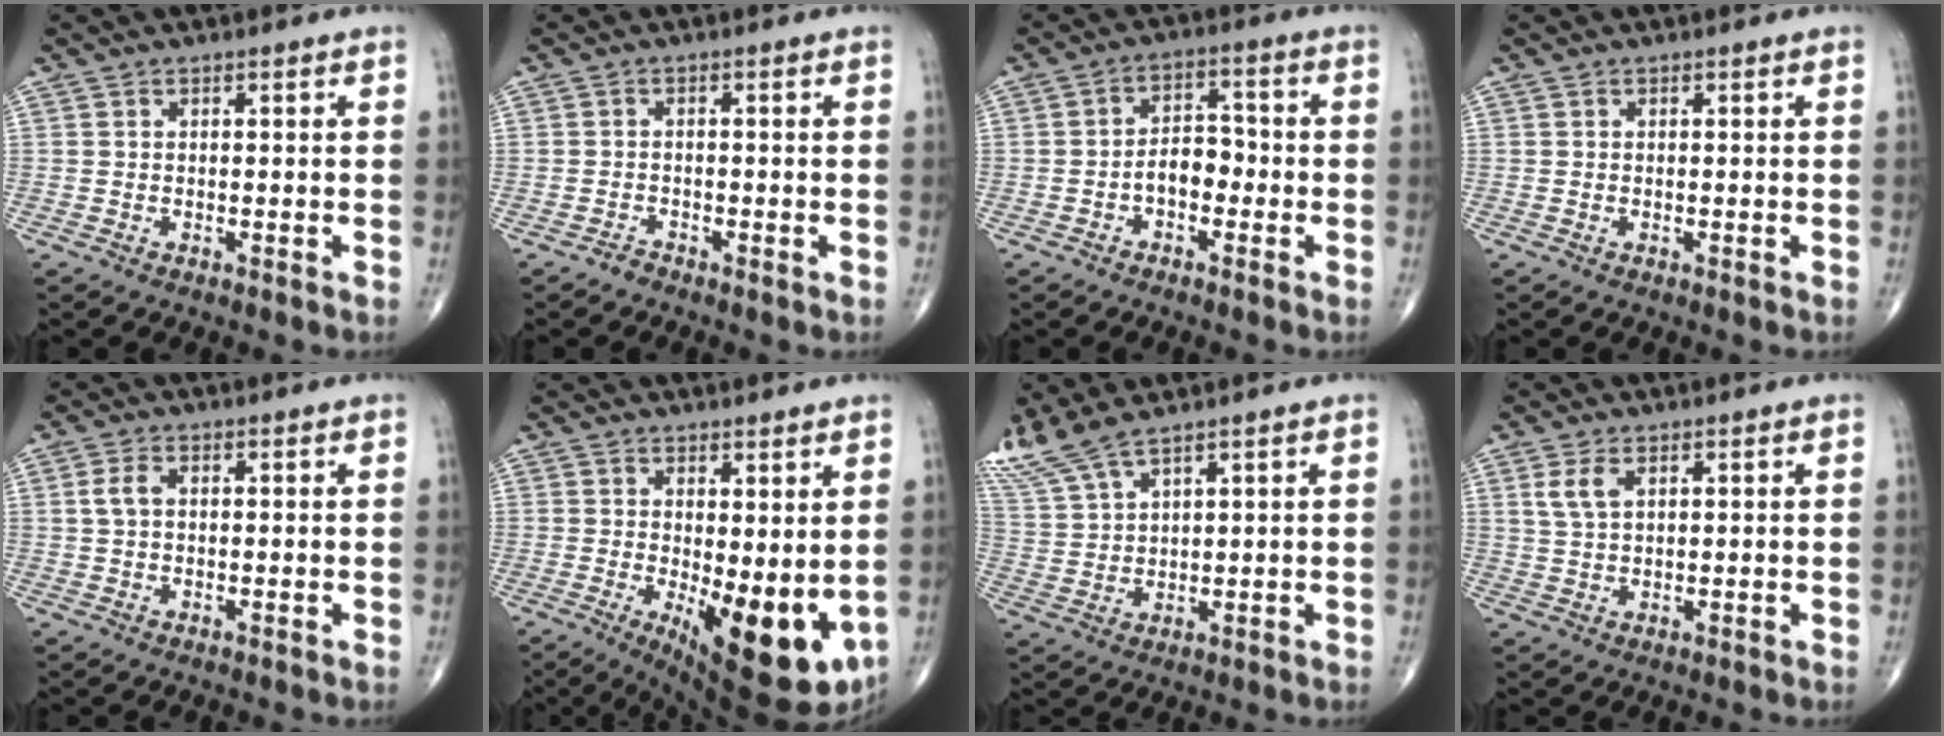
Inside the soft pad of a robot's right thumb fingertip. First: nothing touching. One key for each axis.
{"total": 1.0, "fx": -0.9, "fy": 0.3, "fz": 0.0, "tx": 0.001, "ty": -0.001, "tz": -0.022}
{"total": 5.3, "fx": -1.7, "fy": 3.4, "fz": 3.8, "tx": -0.045, "ty": 0.028, "tz": -0.038}
{"total": 0.0}
{"total": 2.9, "fx": 0.4, "fy": 1.8, "fz": 2.3, "tx": -0.051, "ty": 0.007, "tz": 0.008}
{"total": 14.3, "fx": -1.8, "fy": 5.5, "fz": 13.1, "tx": -0.181, "ty": -0.033, "tz": -0.008}
{"total": 8.2, "fx": 6.8, "fy": 1.6, "fz": 4.2, "tx": -0.108, "ty": -0.013, "tz": 0.155}
{"total": 4.0, "fx": 1.7, "fy": 2.1, "fz": 3.0, "tx": -0.061, "ty": 0.001, "tz": 0.039}